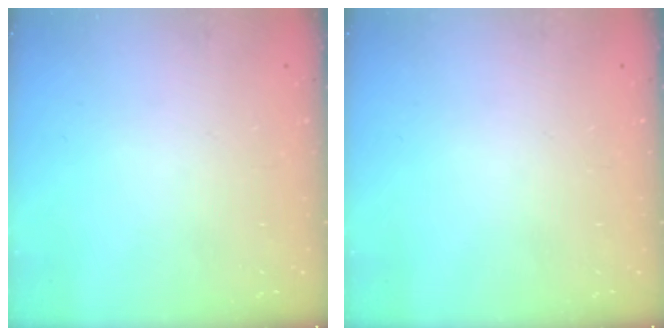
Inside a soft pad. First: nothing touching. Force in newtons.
{"total": 0.0}